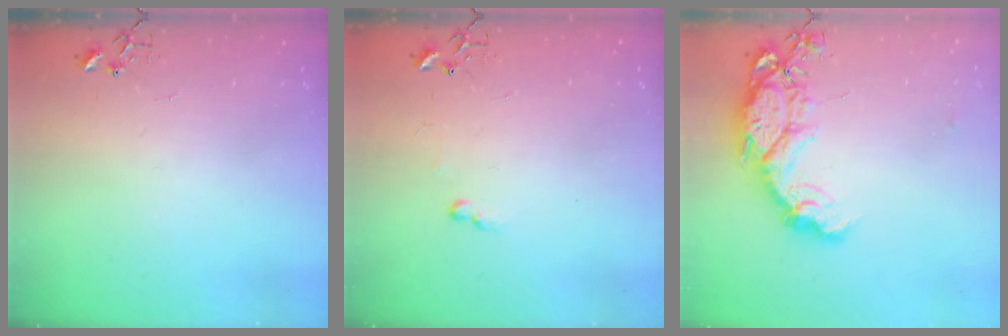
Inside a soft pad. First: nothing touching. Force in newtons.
{"total": 5.4, "press": 5.4, "slide": 0.6}
{"total": 15.7, "press": 15.6, "slide": 0.9}